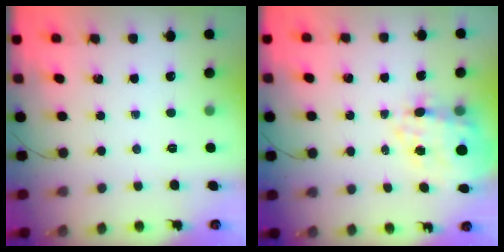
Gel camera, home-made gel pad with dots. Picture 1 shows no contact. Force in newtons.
{"total": 11.8, "press": 11.3, "slide": 3.2}